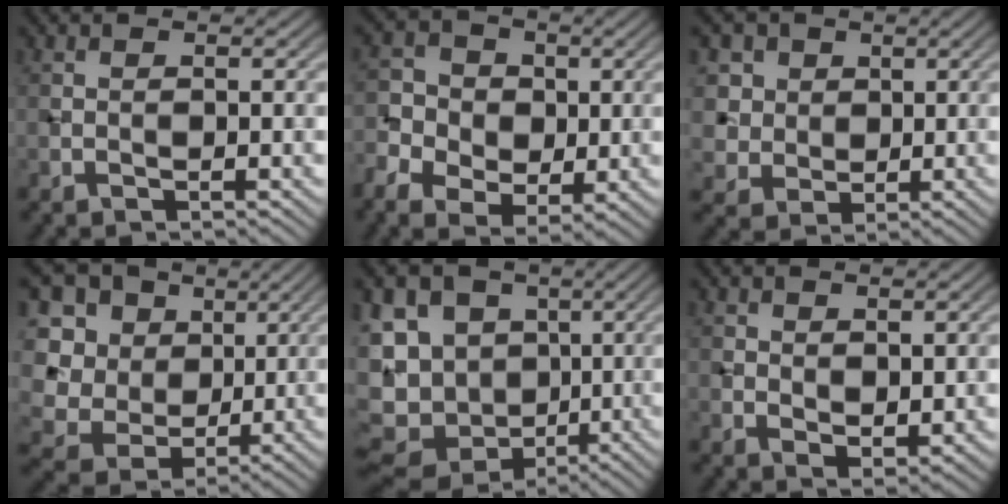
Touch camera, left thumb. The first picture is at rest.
{"total": 7.4, "force": [-1.2, 6.1, 4.0], "torque": [-0.097, -0.009, -0.029]}
{"total": 6.8, "force": [2.8, 5.9, 2.2], "torque": [-0.103, -0.006, 0.059]}
{"total": 14.4, "force": [3.9, 12.1, 6.9], "torque": [-0.249, 0.032, 0.087]}
{"total": 15.0, "force": [-0.3, 12.5, 8.2], "torque": [-0.215, -0.005, -0.006]}
{"total": 2.6, "force": [1.3, 1.6, 1.6], "torque": [-0.031, -0.009, 0.028]}